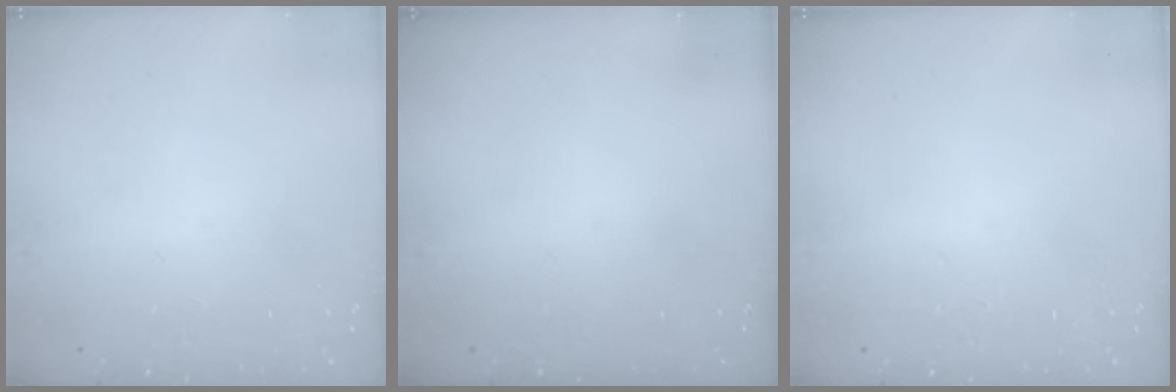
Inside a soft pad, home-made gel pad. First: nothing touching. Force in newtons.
{"total": 0.0}
{"total": 2.6, "press": 2.6, "slide": 0.2}